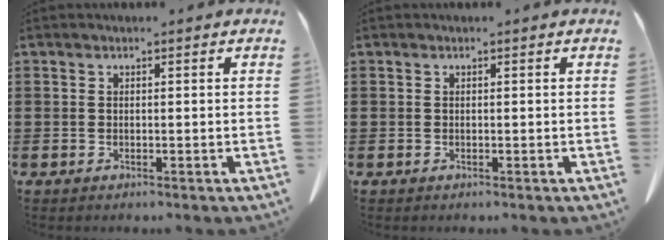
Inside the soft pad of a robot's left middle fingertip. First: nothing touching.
{"total": 0.0}